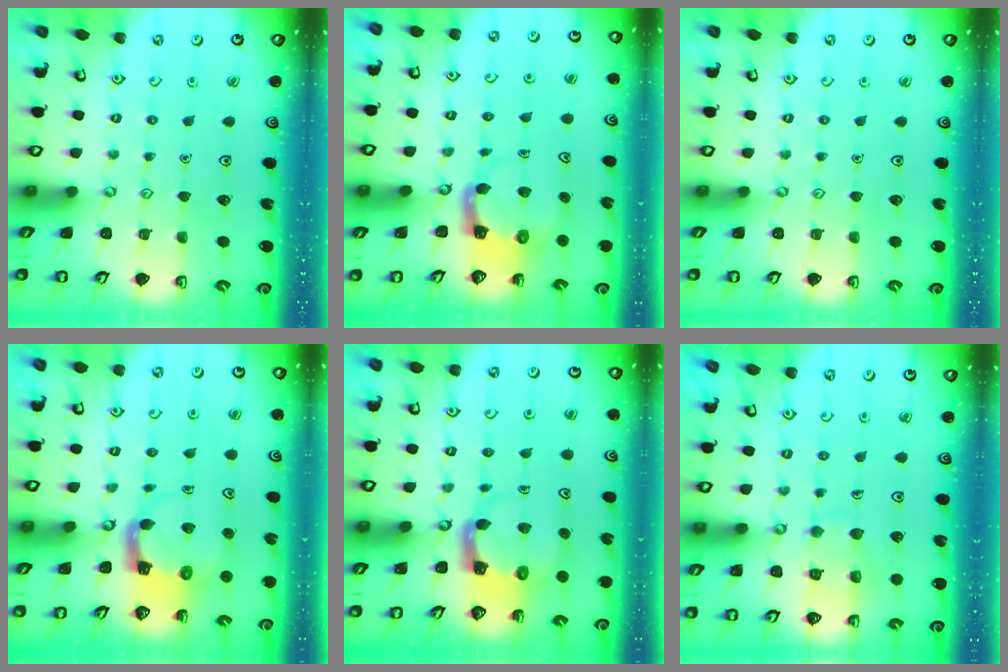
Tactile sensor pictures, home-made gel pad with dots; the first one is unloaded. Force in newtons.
{"total": 3.7, "press": 3.7, "slide": 0.4}
{"total": 0.0}
{"total": 3.9, "press": 3.8, "slide": 0.6}
{"total": 3.9, "press": 3.8, "slide": 0.7}
{"total": 9.9, "press": 9.8, "slide": 1.0}